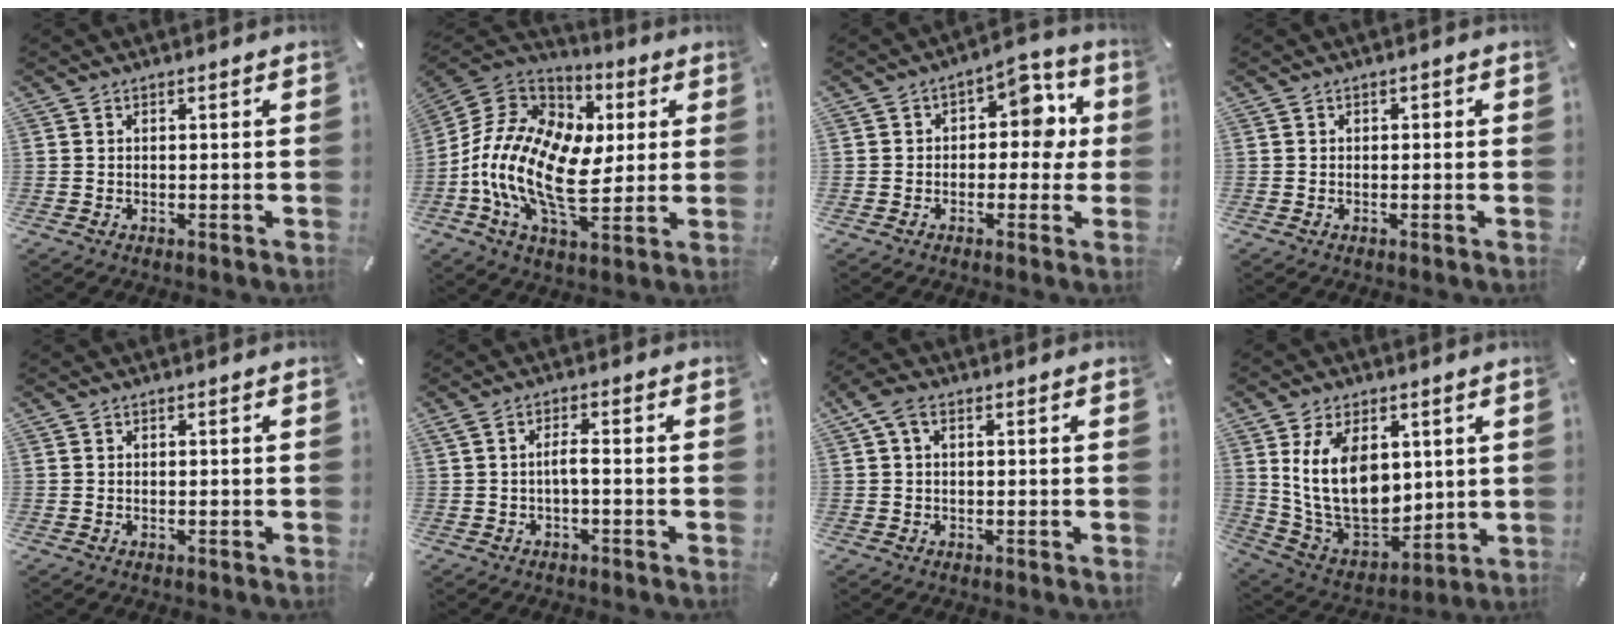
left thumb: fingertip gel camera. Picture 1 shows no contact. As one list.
[{"total": 17.8, "force": [-1.9, 11.2, 13.7], "torque": [-0.304, -0.011, -0.035]}, {"total": 9.6, "force": [1.6, 6.6, 6.9], "torque": [-0.079, -0.005, 0.020]}, {"total": 0.8, "force": [-0.1, 0.7, 0.2], "torque": [-0.003, 0.006, -0.005]}, {"total": 0.0}, {"total": 3.7, "force": [-0.8, 0.7, 3.5], "torque": [-0.061, 0.004, -0.017]}, {"total": 4.2, "force": [1.0, 2.7, 3.1], "torque": [-0.071, 0.006, 0.016]}, {"total": 16.5, "force": [4.2, 11.3, 11.2], "torque": [-0.239, -0.031, 0.078]}]